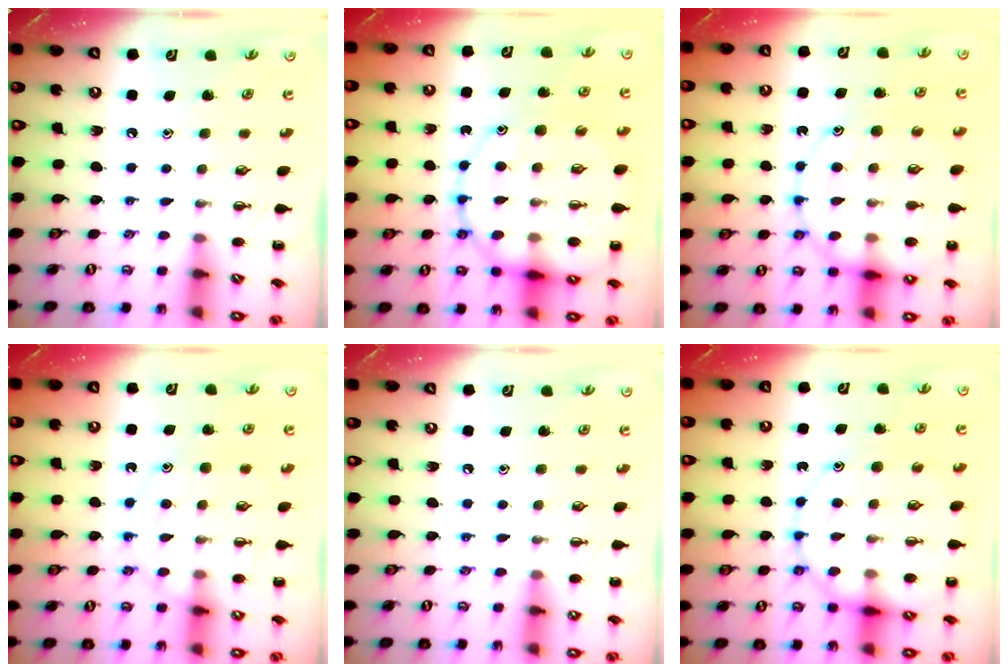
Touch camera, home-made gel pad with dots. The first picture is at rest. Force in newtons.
{"total": 18.3, "press": 18.2, "slide": 2.1}
{"total": 17.1, "press": 16.9, "slide": 2.2}
{"total": 10.6, "press": 10.6, "slide": 0.7}
{"total": 7.0, "press": 6.6, "slide": 2.4}
{"total": 16.3, "press": 16.1, "slide": 2.0}